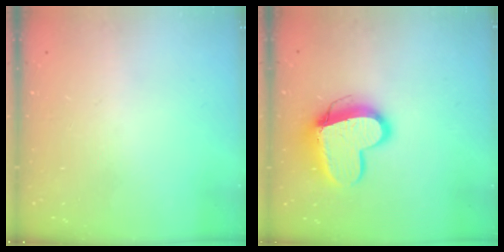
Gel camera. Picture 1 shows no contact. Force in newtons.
{"total": 13.5, "press": 13.5, "slide": 1.1}